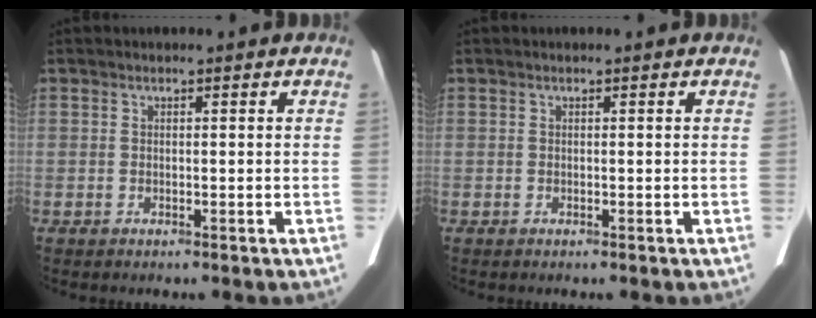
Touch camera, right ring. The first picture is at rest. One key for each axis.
{"total": 0.0}